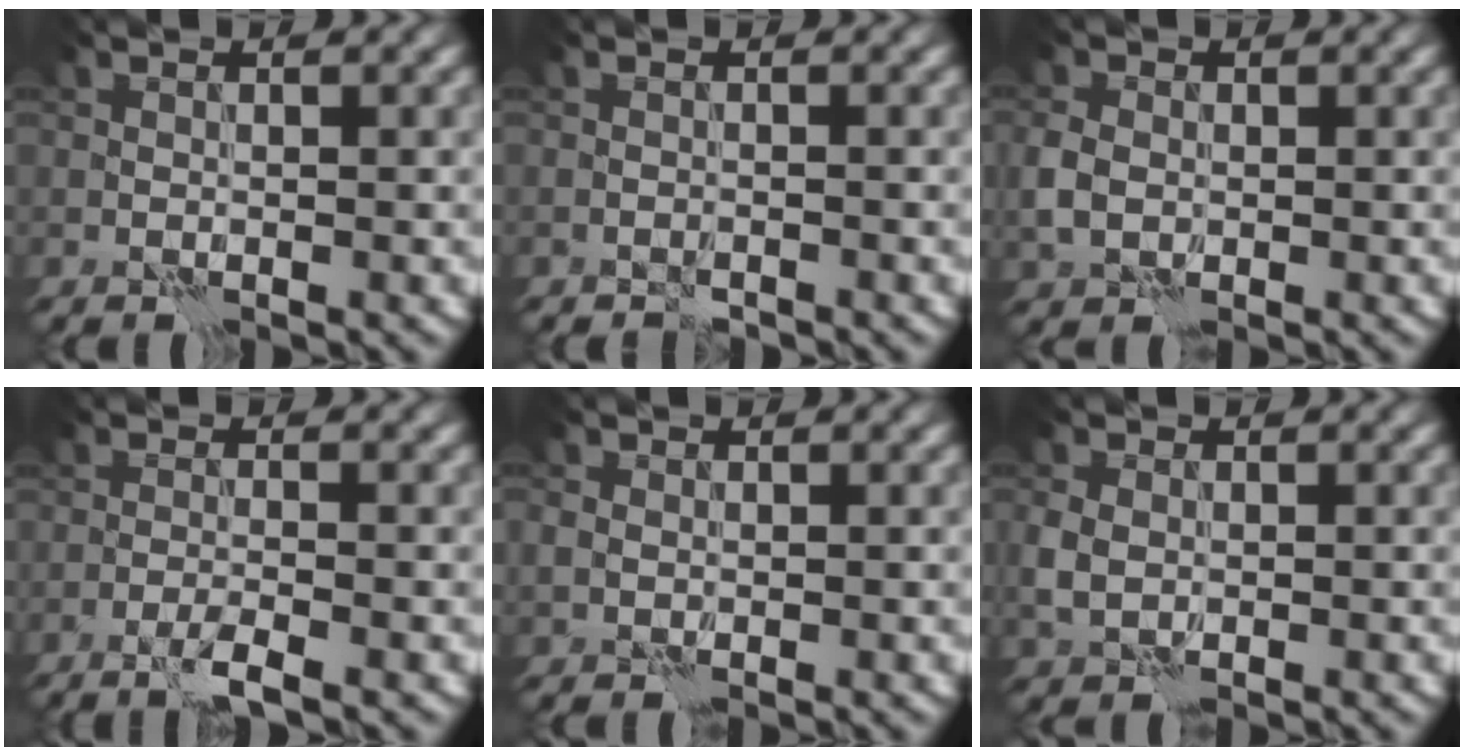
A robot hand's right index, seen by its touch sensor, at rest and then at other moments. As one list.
[{"total": 0.9, "force": [-0.9, 0.1, 0.0], "torque": [0.000, 0.003, -0.019]}, {"total": 2.7, "force": [-0.4, 2.2, 1.6], "torque": [-0.041, 0.002, -0.014]}, {"total": 2.0, "force": [-1.2, 0.2, 1.6], "torque": [-0.029, 0.003, -0.029]}, {"total": 1.2, "force": [-0.1, 1.1, 0.5], "torque": [-0.012, 0.000, -0.005]}, {"total": 2.2, "force": [0.0, 1.8, 1.2], "torque": [-0.031, -0.001, -0.004]}]